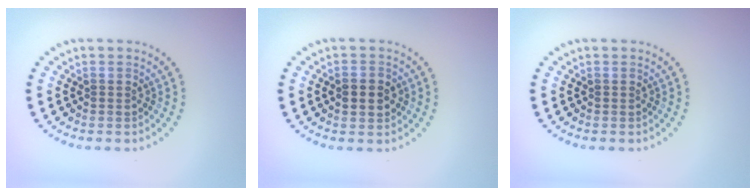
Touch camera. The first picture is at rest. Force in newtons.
{"total": 2.4, "press": 2.4, "slide": 0.0}
{"total": 0.0}